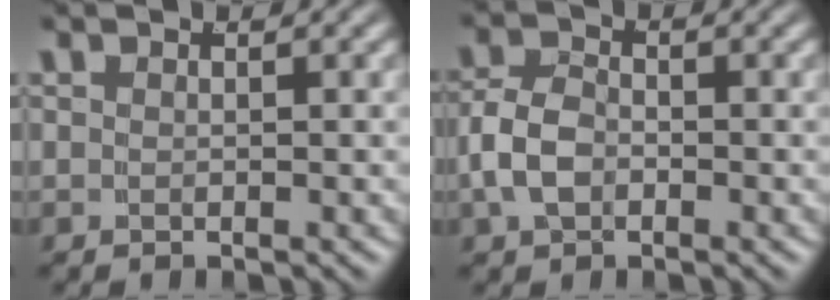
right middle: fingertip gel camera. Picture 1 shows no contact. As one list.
[{"total": 3.9, "force": [-0.7, 2.9, 2.5], "torque": [-0.062, -0.012, -0.003]}]